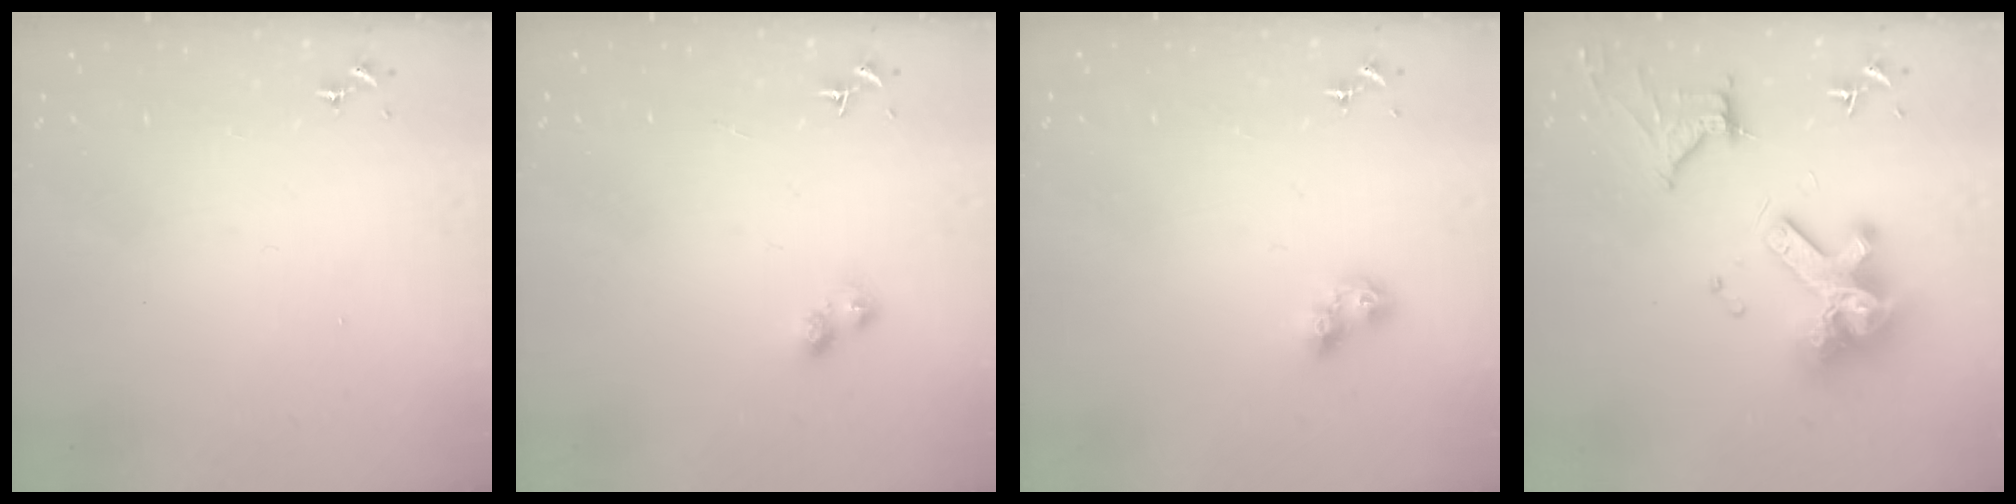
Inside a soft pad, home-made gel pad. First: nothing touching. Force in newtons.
{"total": 3.8, "press": 3.8, "slide": 0.5}
{"total": 6.3, "press": 6.3, "slide": 0.5}
{"total": 17.8, "press": 17.7, "slide": 1.9}